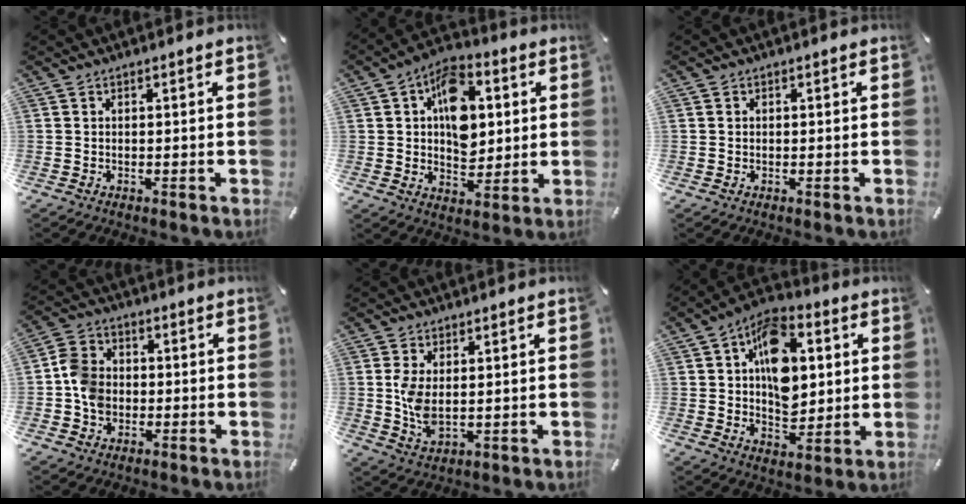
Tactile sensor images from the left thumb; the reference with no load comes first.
{"total": 12.8, "force": [2.5, 9.2, 8.6], "torque": [-0.113, 0.006, 0.046]}
{"total": 0.8, "force": [0.0, 0.8, 0.3], "torque": [-0.006, 0.006, -0.002]}
{"total": 7.7, "force": [-1.4, 6.7, 3.6], "torque": [-0.077, 0.014, -0.024]}
{"total": 6.1, "force": [0.7, 3.2, 5.1], "torque": [-0.119, -0.007, 0.007]}
{"total": 14.8, "force": [3.0, 10.2, 10.2], "torque": [-0.148, 0.001, 0.054]}